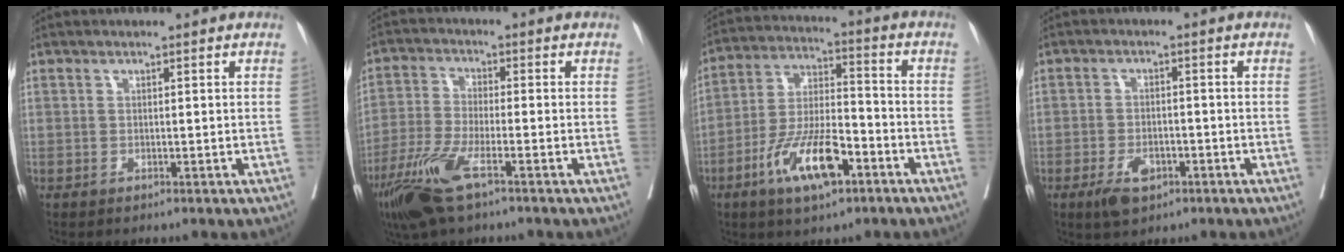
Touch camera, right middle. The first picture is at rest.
{"total": 9.0, "force": [-5.2, 1.4, 7.1], "torque": [-0.156, -0.022, -0.102]}
{"total": 12.4, "force": [-6.2, 3.7, 10.1], "torque": [-0.200, 0.000, -0.111]}
{"total": 4.6, "force": [-2.4, 2.3, 3.2], "torque": [-0.060, -0.002, -0.037]}